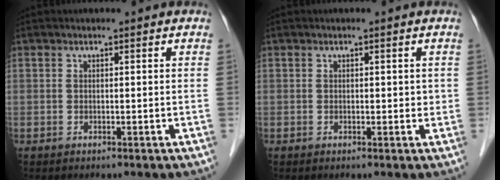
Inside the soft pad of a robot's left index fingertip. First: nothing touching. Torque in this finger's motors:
{"motor_torque": [-0.17, 0.07, -0.01, -0.01]}